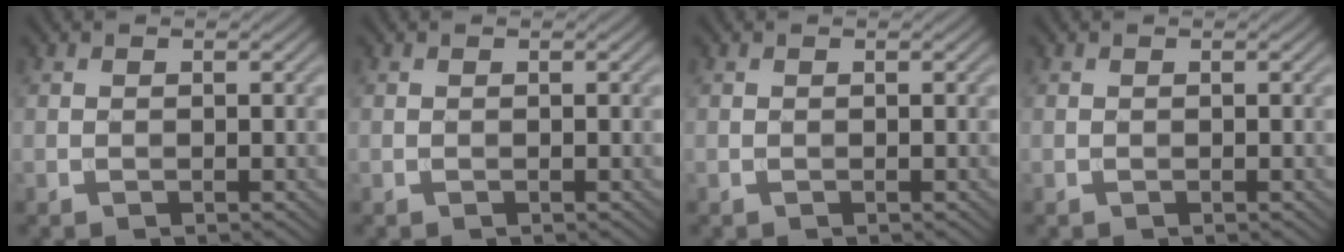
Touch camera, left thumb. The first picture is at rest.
{"total": 0.0}
{"total": 0.0}
{"total": 0.0}